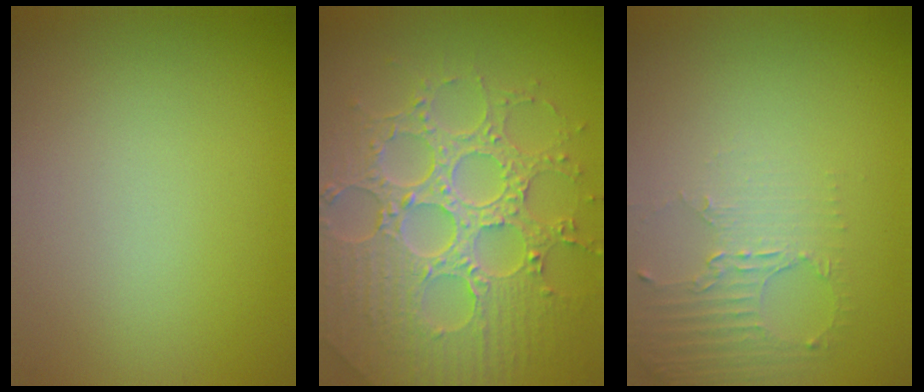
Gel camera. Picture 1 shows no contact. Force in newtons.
{"total": 8.3, "press": 6.1, "slide": 5.6}
{"total": 2.6, "press": 2.0, "slide": 1.7}